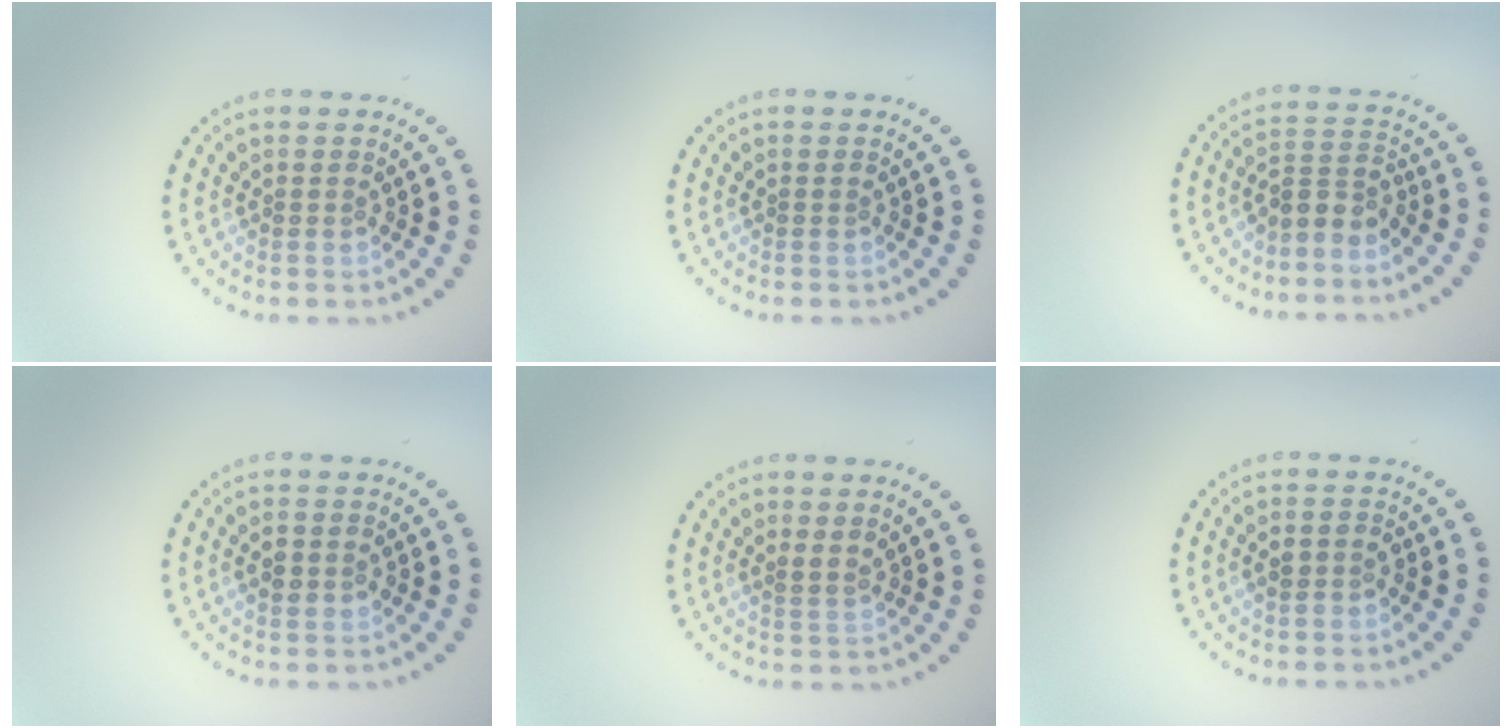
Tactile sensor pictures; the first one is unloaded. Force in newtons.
{"total": 0.0}
{"total": 2.6, "press": 2.0, "slide": 1.6}
{"total": 1.6, "press": 1.6, "slide": 0.2}
{"total": 0.6, "press": 0.4, "slide": 0.5}
{"total": 1.5, "press": 1.4, "slide": 0.2}